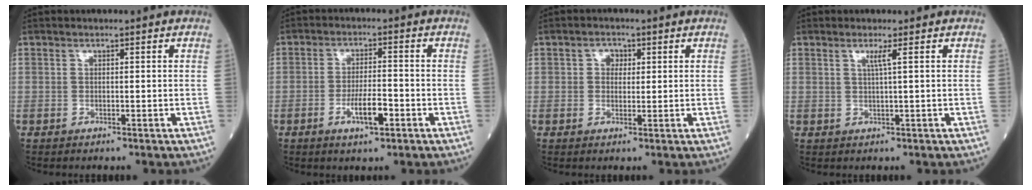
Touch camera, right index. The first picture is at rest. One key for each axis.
{"total": 5.3, "fx": -2.2, "fy": 1.0, "fz": 4.7, "tx": -0.088, "ty": -0.002, "tz": -0.039}
{"total": 2.2, "fx": 0.6, "fy": 1.7, "fz": 1.2, "tx": -0.016, "ty": 0.006, "tz": 0.007}
{"total": 1.6, "fx": 0.6, "fy": -0.6, "fz": 1.4, "tx": -0.029, "ty": -0.004, "tz": 0.013}